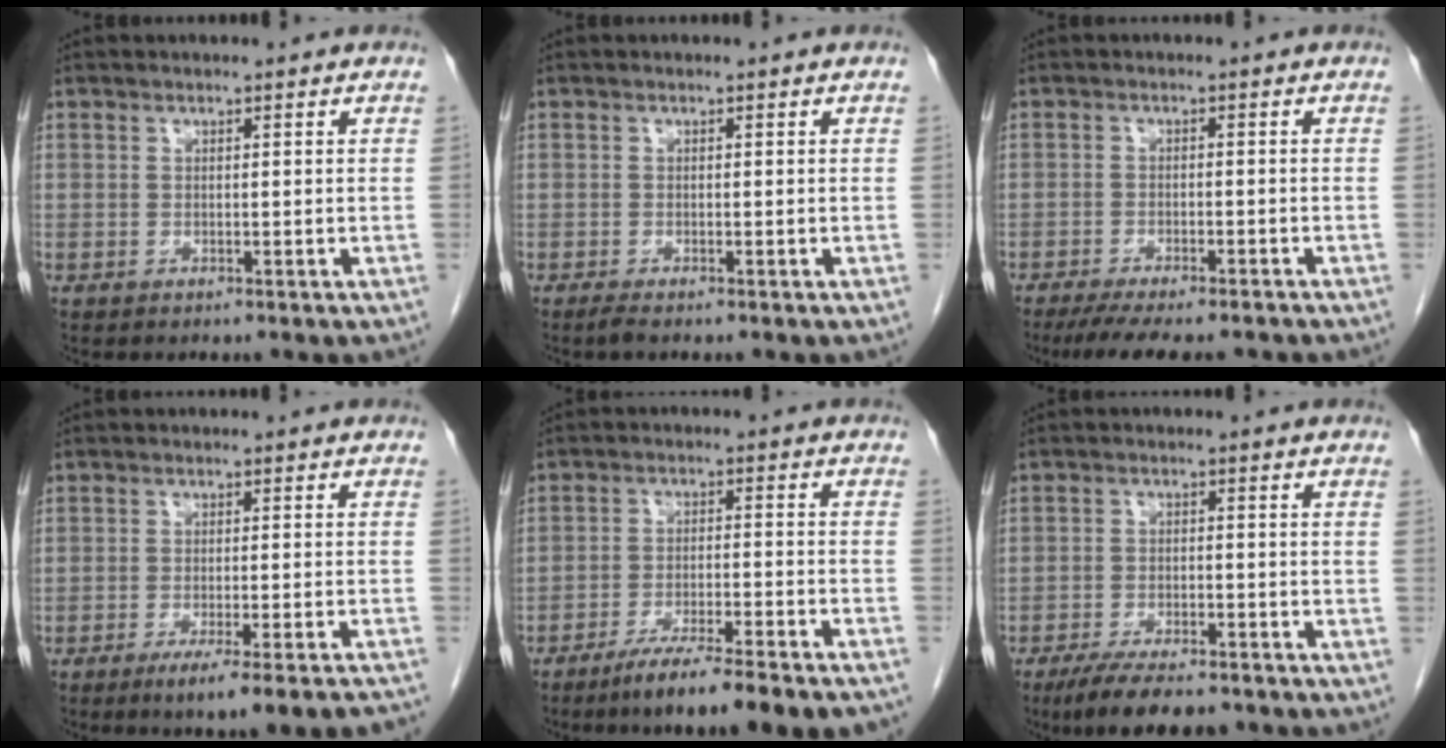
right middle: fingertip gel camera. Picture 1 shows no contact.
{"total": 0.9, "force": [-0.7, -0.1, 0.5], "torque": [-0.016, -0.004, -0.016]}
{"total": 11.1, "force": [-9.6, 2.0, 5.2], "torque": [-0.074, -0.014, -0.133]}
{"total": 11.5, "force": [-9.2, 0.0, 6.9], "torque": [-0.065, -0.016, -0.129]}
{"total": 12.6, "force": [-10.0, -0.1, 7.7], "torque": [-0.105, -0.028, -0.155]}
{"total": 9.3, "force": [-7.4, 2.5, 5.1], "torque": [-0.079, -0.015, -0.119]}